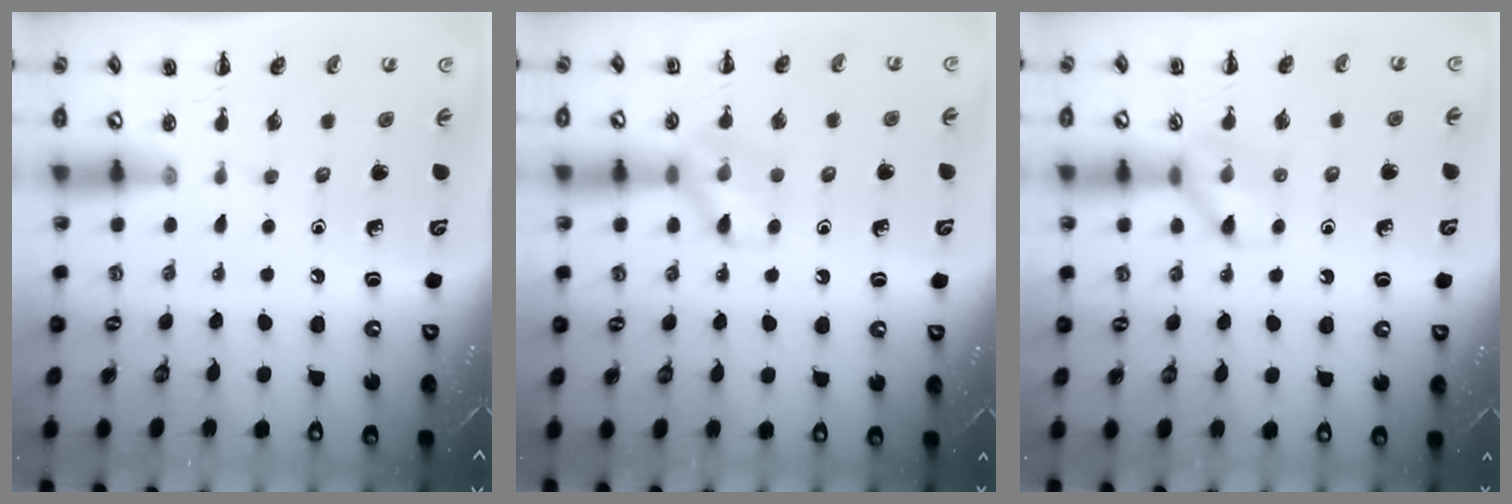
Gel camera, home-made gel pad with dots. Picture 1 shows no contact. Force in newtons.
{"total": 10.4, "press": 10.4, "slide": 1.0}
{"total": 8.7, "press": 8.7, "slide": 0.3}